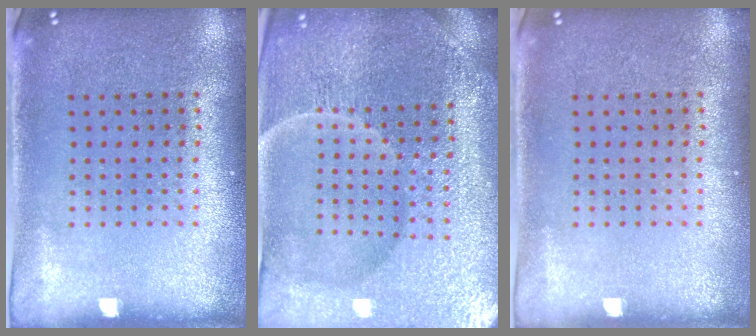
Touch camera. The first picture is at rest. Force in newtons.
{"total": 5.8, "press": 5.3, "slide": 2.3}
{"total": 0.0}